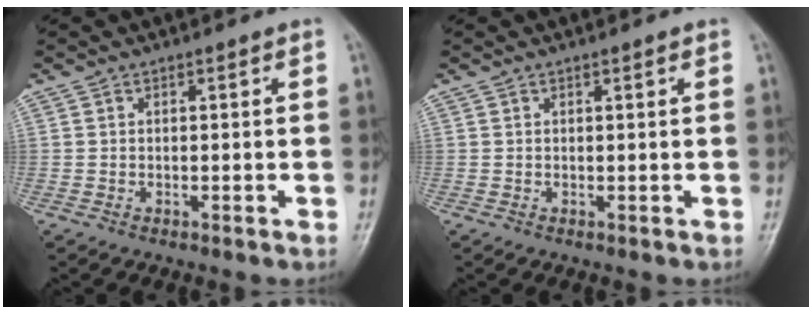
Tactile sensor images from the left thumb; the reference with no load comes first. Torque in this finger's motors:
{"motor_torque": [-0.15, -0.13, -0.11, -0.15, 0.05]}